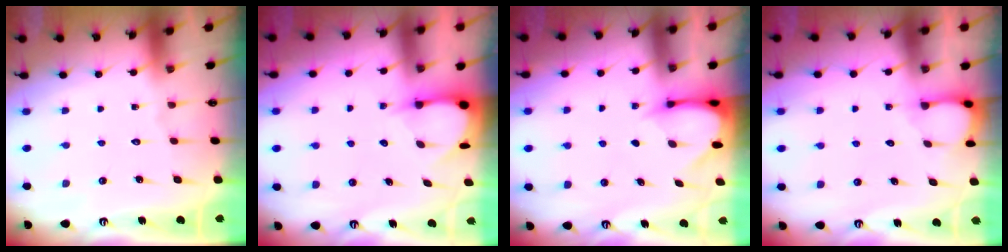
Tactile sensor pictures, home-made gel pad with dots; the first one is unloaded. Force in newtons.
{"total": 3.4, "press": 3.4, "slide": 0.3}
{"total": 3.5, "press": 3.5, "slide": 0.3}
{"total": 2.3, "press": 2.3, "slide": 0.3}